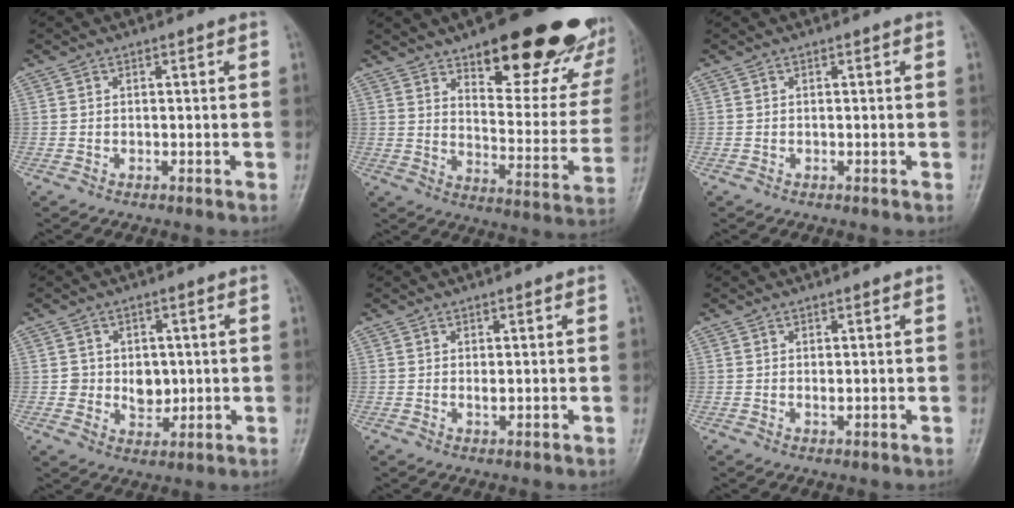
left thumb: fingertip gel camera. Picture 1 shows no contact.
{"total": 27.4, "force": [17.9, 10.1, 18.1], "torque": [-0.191, -0.088, 0.244]}
{"total": 0.0}
{"total": 5.6, "force": [0.3, 4.6, 3.2], "torque": [-0.018, -0.003, 0.012]}
{"total": 1.3, "force": [0.4, 0.6, 1.1], "torque": [-0.017, -0.004, 0.009]}
{"total": 1.1, "force": [0.4, 0.5, 0.9], "torque": [-0.015, -0.003, 0.009]}